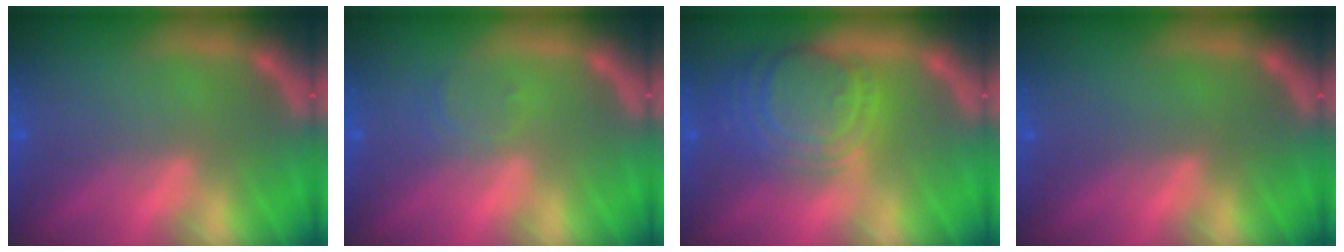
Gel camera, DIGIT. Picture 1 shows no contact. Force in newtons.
{"total": 1.5}
{"total": 9.1}
{"total": 0.0}